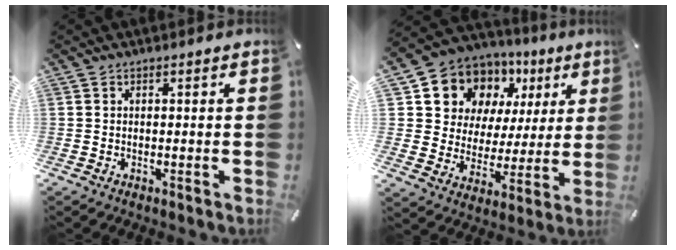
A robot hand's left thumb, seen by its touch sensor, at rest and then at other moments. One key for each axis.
{"total": 11.3, "fx": 6.2, "fy": 9.2, "fz": 2.1, "tx": -0.054, "ty": -0.055, "tz": 0.121}